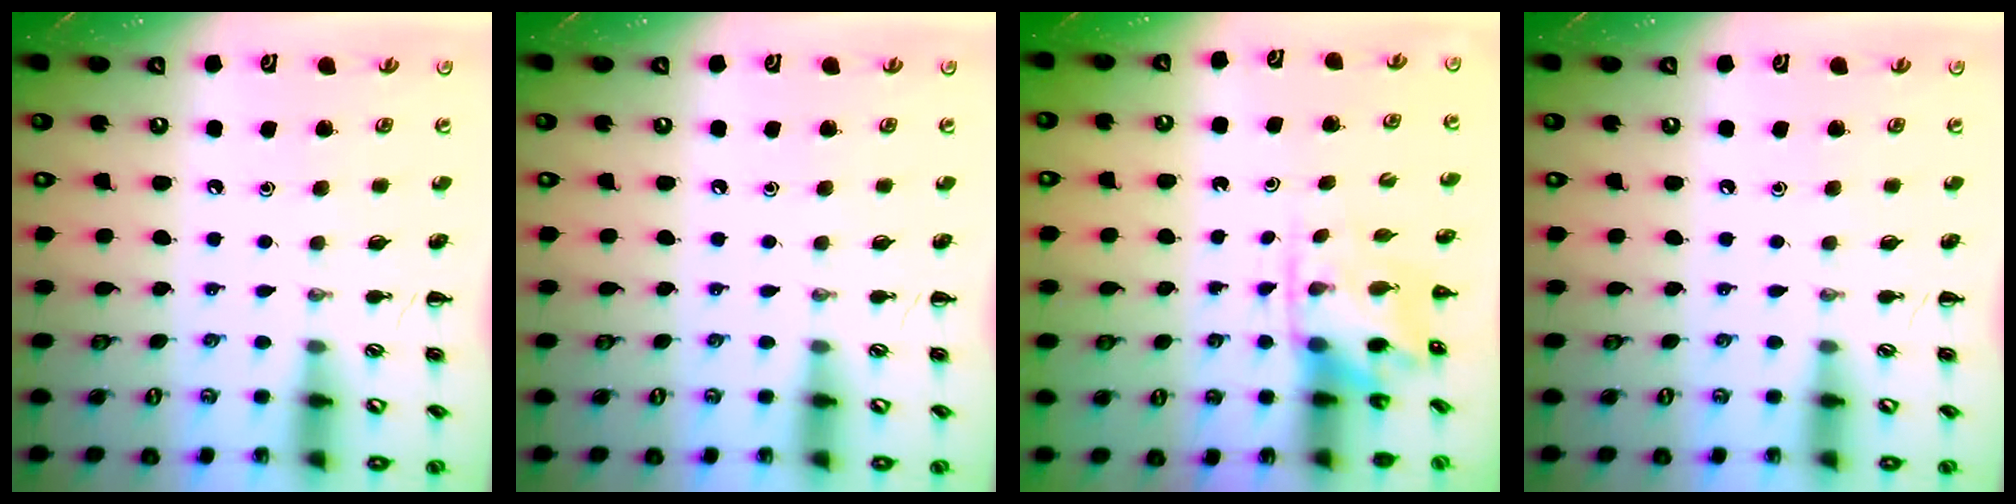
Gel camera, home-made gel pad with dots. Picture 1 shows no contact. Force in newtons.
{"total": 0.0}
{"total": 4.8, "press": 4.7, "slide": 0.4}
{"total": 0.0}